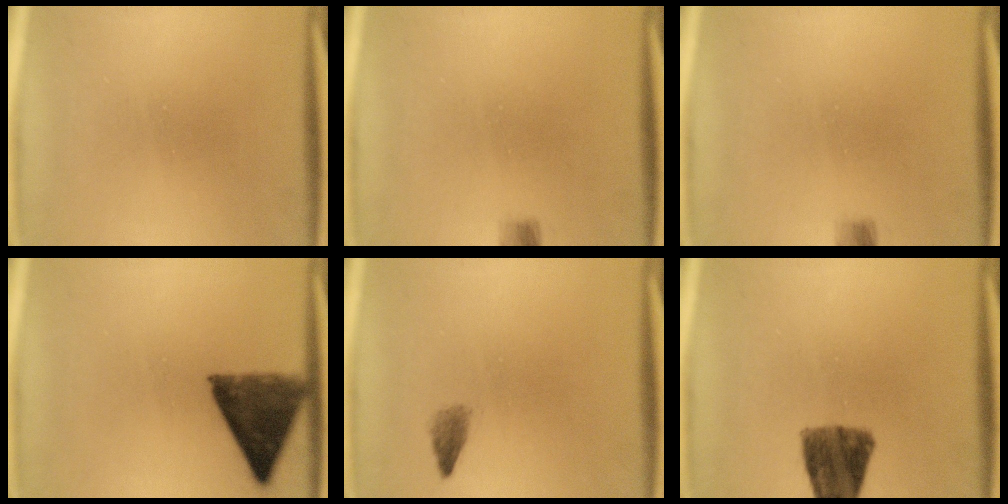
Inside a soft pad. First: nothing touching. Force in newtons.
{"total": 1.6}
{"total": 1.6}
{"total": 7.8}
{"total": 1.5}
{"total": 8.4}